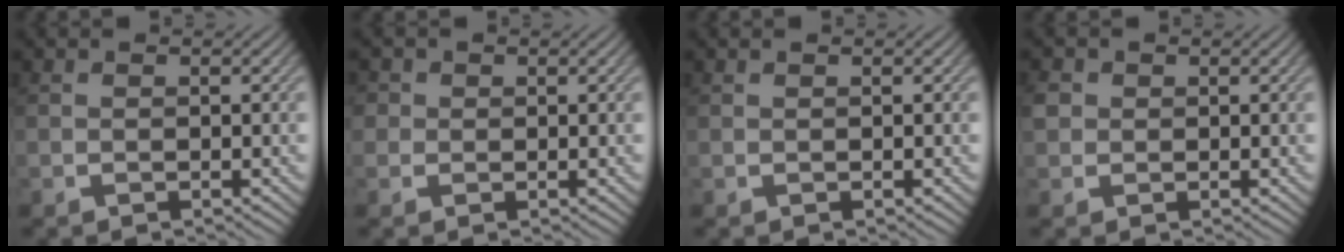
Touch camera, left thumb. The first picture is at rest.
{"total": 2.0, "force": [0.5, 1.8, 0.4], "torque": [-0.011, 0.003, 0.001]}
{"total": 0.0}
{"total": 2.0, "force": [0.3, 1.8, 0.6], "torque": [-0.019, 0.002, 0.001]}